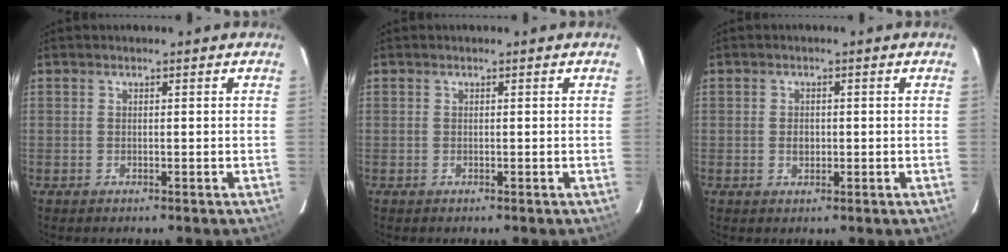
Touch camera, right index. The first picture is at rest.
{"total": 0.0}
{"total": 1.9, "force": [-0.3, 1.4, 1.2], "torque": [-0.020, 0.003, -0.005]}